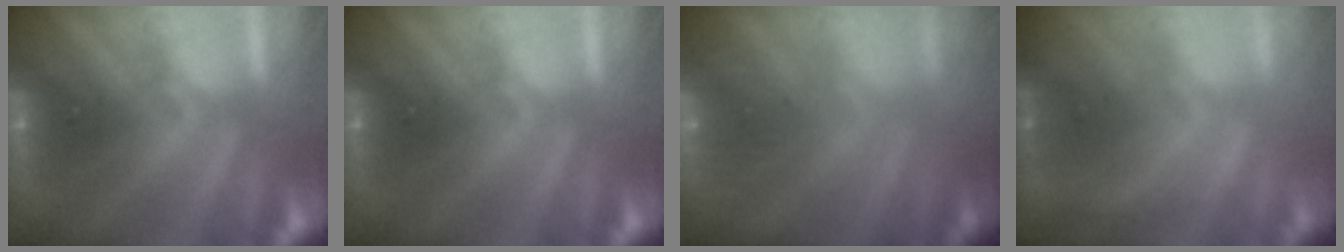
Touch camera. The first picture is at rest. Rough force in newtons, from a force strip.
{"total": 0.0}
{"total": 6.4}
{"total": 1.5}